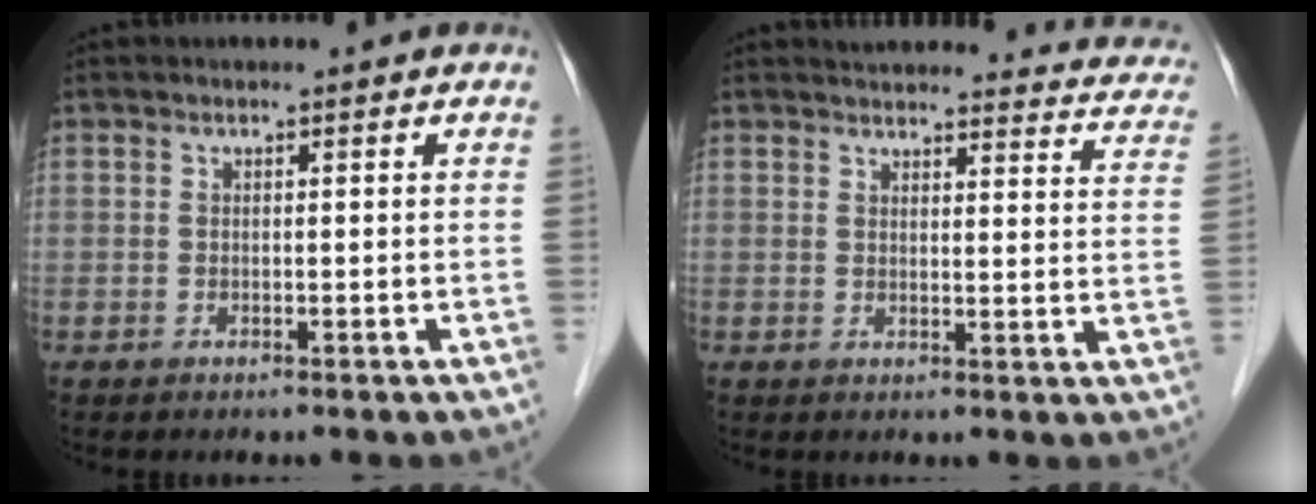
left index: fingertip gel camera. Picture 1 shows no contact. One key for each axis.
{"total": 17.6, "fx": 16.8, "fy": 3.5, "fz": 4.2, "tx": -0.031, "ty": -0.042, "tz": 0.168}